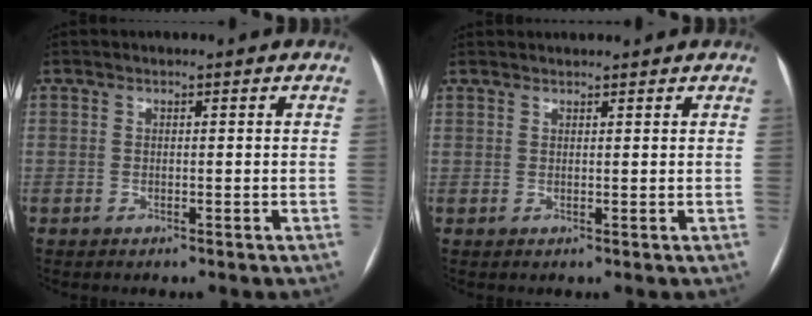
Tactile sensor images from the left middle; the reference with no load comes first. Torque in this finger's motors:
{"motor_torque": [0.61, -1.52, -0.38, -0.21]}